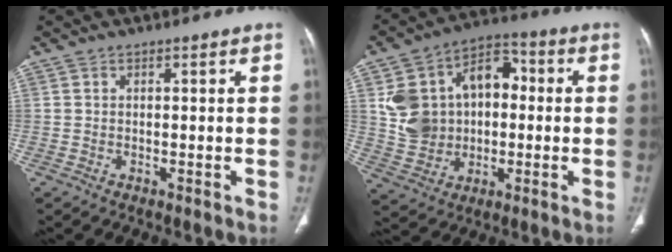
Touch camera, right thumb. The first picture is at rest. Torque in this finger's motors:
{"motor_torque": [0.02, 0.13, 0.49, 0.84, 0.09]}